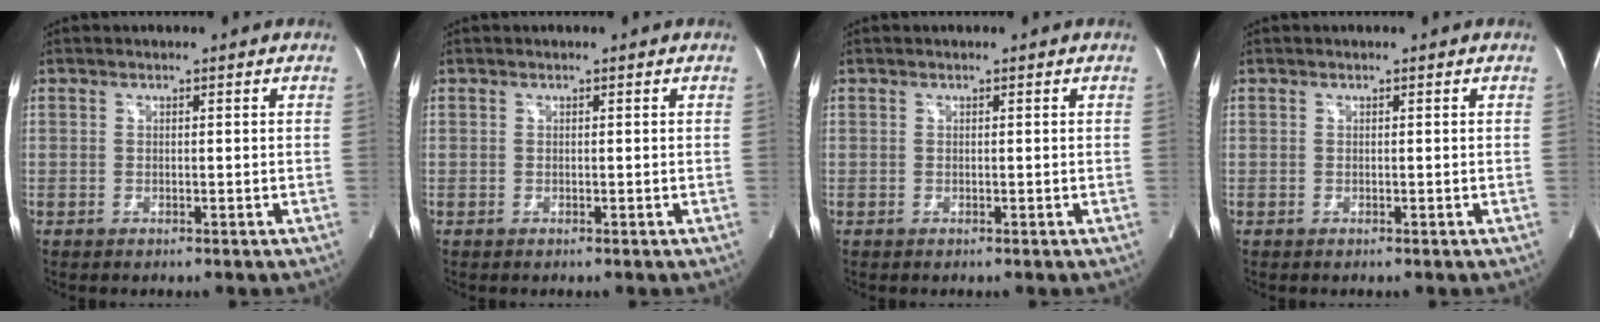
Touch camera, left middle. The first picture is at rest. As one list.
[{"total": 0.0}, {"total": 0.0}, {"total": 0.0}]